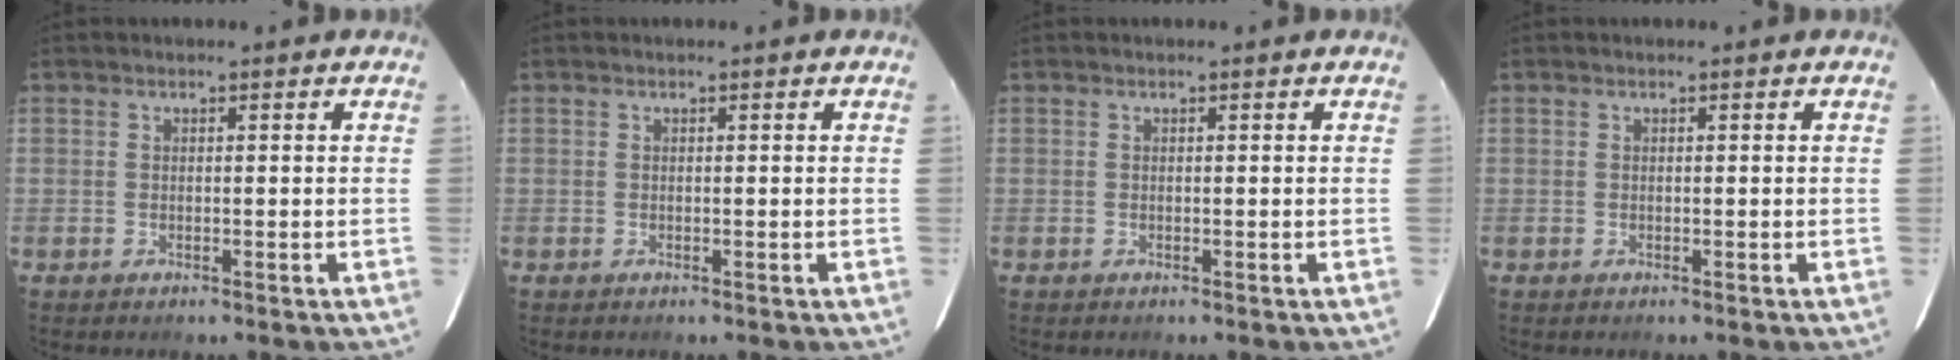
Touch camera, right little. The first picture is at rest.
{"total": 0.0}
{"total": 0.0}
{"total": 0.0}